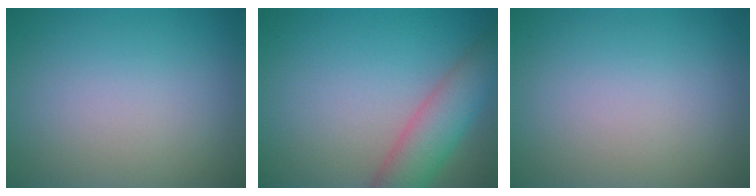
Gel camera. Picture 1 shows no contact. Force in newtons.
{"total": 5.3, "press": 5.3, "slide": 0.4}
{"total": 0.0}